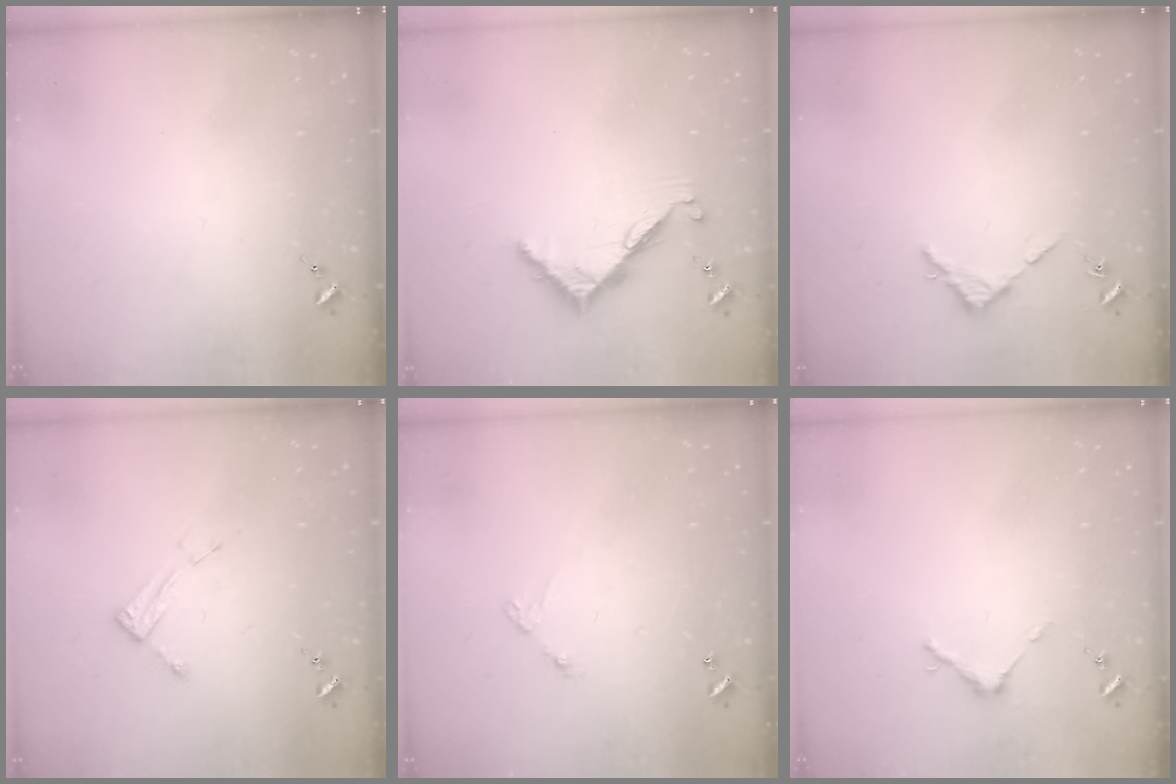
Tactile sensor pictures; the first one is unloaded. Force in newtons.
{"total": 7.7, "press": 7.7, "slide": 0.2}
{"total": 2.7, "press": 2.7, "slide": 0.3}
{"total": 4.8, "press": 4.7, "slide": 0.3}
{"total": 4.9, "press": 4.8, "slide": 0.3}
{"total": 3.7, "press": 3.7, "slide": 0.3}